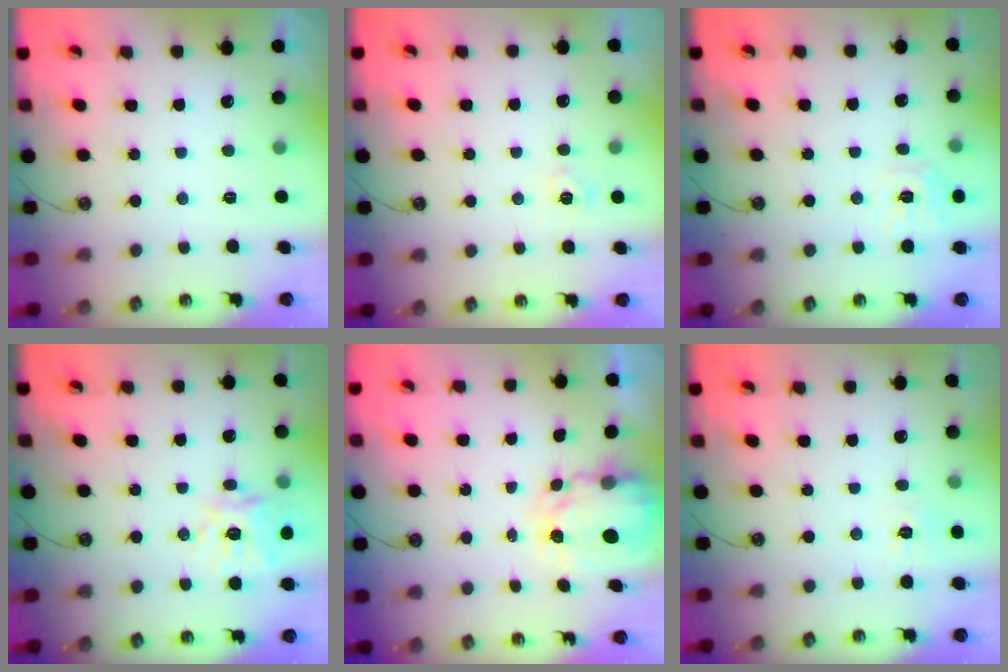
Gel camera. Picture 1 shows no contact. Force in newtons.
{"total": 3.6, "press": 3.5, "slide": 0.5}
{"total": 8.0, "press": 8.0, "slide": 0.7}
{"total": 15.2, "press": 15.0, "slide": 1.9}
{"total": 3.9, "press": 3.9, "slide": 0.1}
{"total": 6.2, "press": 6.2, "slide": 0.7}